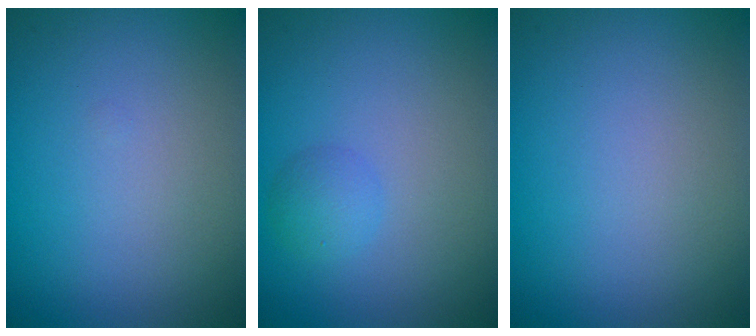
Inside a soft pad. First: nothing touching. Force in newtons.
{"total": 1.6, "press": 1.5, "slide": 0.1}
{"total": 0.0}